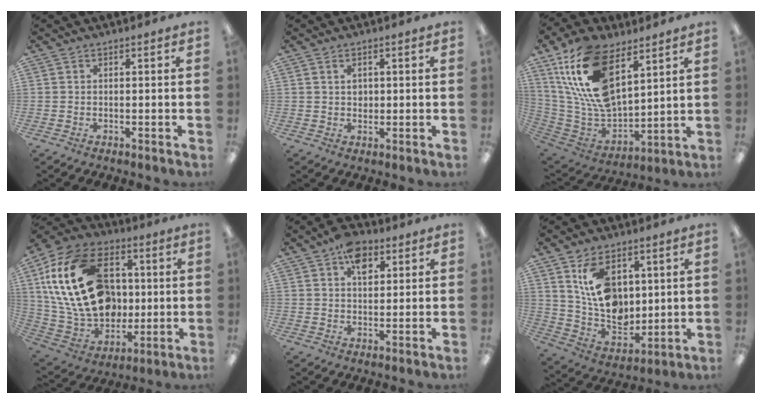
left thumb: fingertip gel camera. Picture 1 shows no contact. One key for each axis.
{"total": 2.3, "fx": 0.8, "fy": 1.7, "fz": 1.2, "tx": -0.021, "ty": 0.001, "tz": 0.013}
{"total": 21.8, "fx": 10.7, "fy": 12.0, "fz": 14.8, "tx": -0.322, "ty": -0.044, "tz": 0.191}
{"total": 27.3, "fx": 4.9, "fy": 18.8, "fz": 19.2, "tx": -0.387, "ty": 0.010, "tz": 0.095}
{"total": 7.2, "fx": 3.6, "fy": 4.4, "fz": 4.4, "tx": -0.054, "ty": -0.005, "tz": 0.060}
{"total": 13.7, "fx": 5.7, "fy": 9.4, "fz": 8.3, "tx": -0.167, "ty": -0.015, "tz": 0.106}